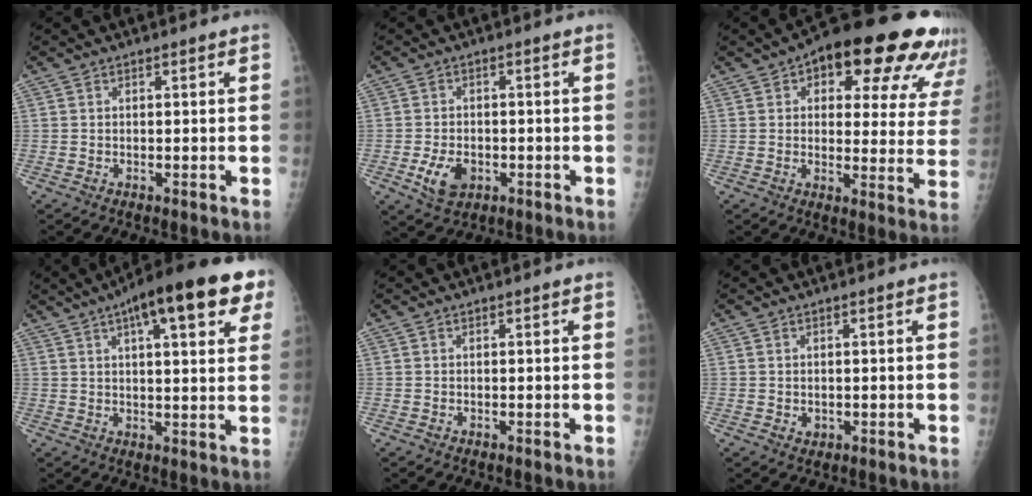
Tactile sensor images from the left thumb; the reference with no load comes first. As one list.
[{"total": 5.7, "force": [-2.0, 3.8, 3.8], "torque": [-0.062, 0.002, -0.027]}, {"total": 23.2, "force": [13.4, 10.1, 16.0], "torque": [-0.170, -0.015, 0.161]}, {"total": 19.0, "force": [9.3, 5.2, 15.7], "torque": [-0.210, 0.007, 0.125]}, {"total": 0.0}, {"total": 1.2, "force": [0.1, 0.9, 0.7], "torque": [-0.006, -0.001, 0.006]}]